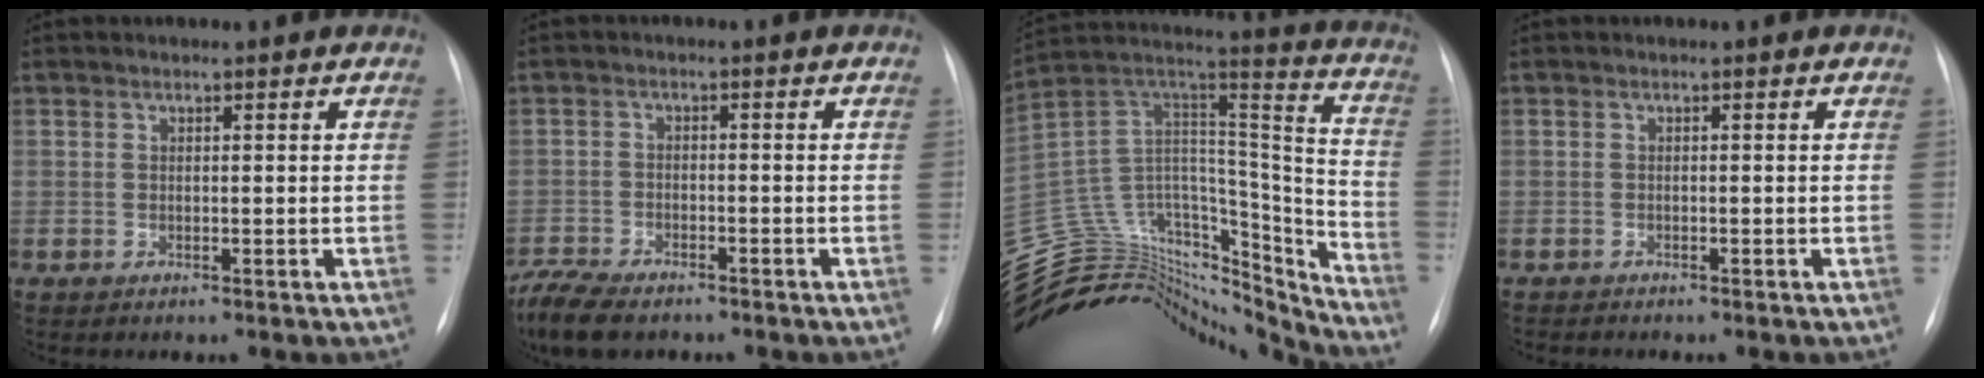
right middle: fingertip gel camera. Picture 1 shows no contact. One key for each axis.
{"total": 9.2, "fx": -7.2, "fy": 3.4, "fz": 4.6, "tx": -0.096, "ty": -0.015, "tz": -0.124}
{"total": 34.5, "fx": -31.4, "fy": 10.1, "fz": 10.4, "tx": -0.206, "ty": 0.029, "tz": -0.477}
{"total": 0.8, "fx": -0.8, "fy": 0.1, "fz": 0.1, "tx": -0.003, "ty": -0.002, "tz": -0.014}